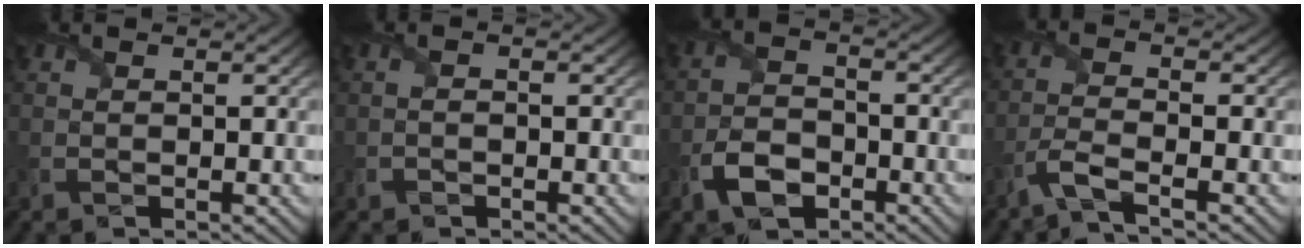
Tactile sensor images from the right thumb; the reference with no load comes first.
{"total": 0.8, "force": [-0.4, 0.4, 0.5], "torque": [-0.012, 0.000, -0.008]}
{"total": 5.4, "force": [-2.9, 3.2, 3.2], "torque": [-0.067, -0.004, -0.064]}
{"total": 3.9, "force": [-2.6, 0.6, 2.9], "torque": [-0.063, 0.000, -0.071]}